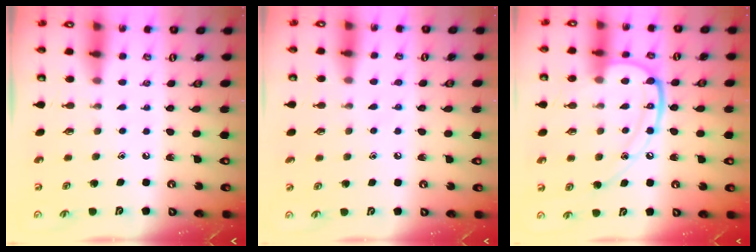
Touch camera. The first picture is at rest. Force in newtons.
{"total": 4.0, "press": 4.0, "slide": 0.5}
{"total": 14.5, "press": 14.5, "slide": 0.8}